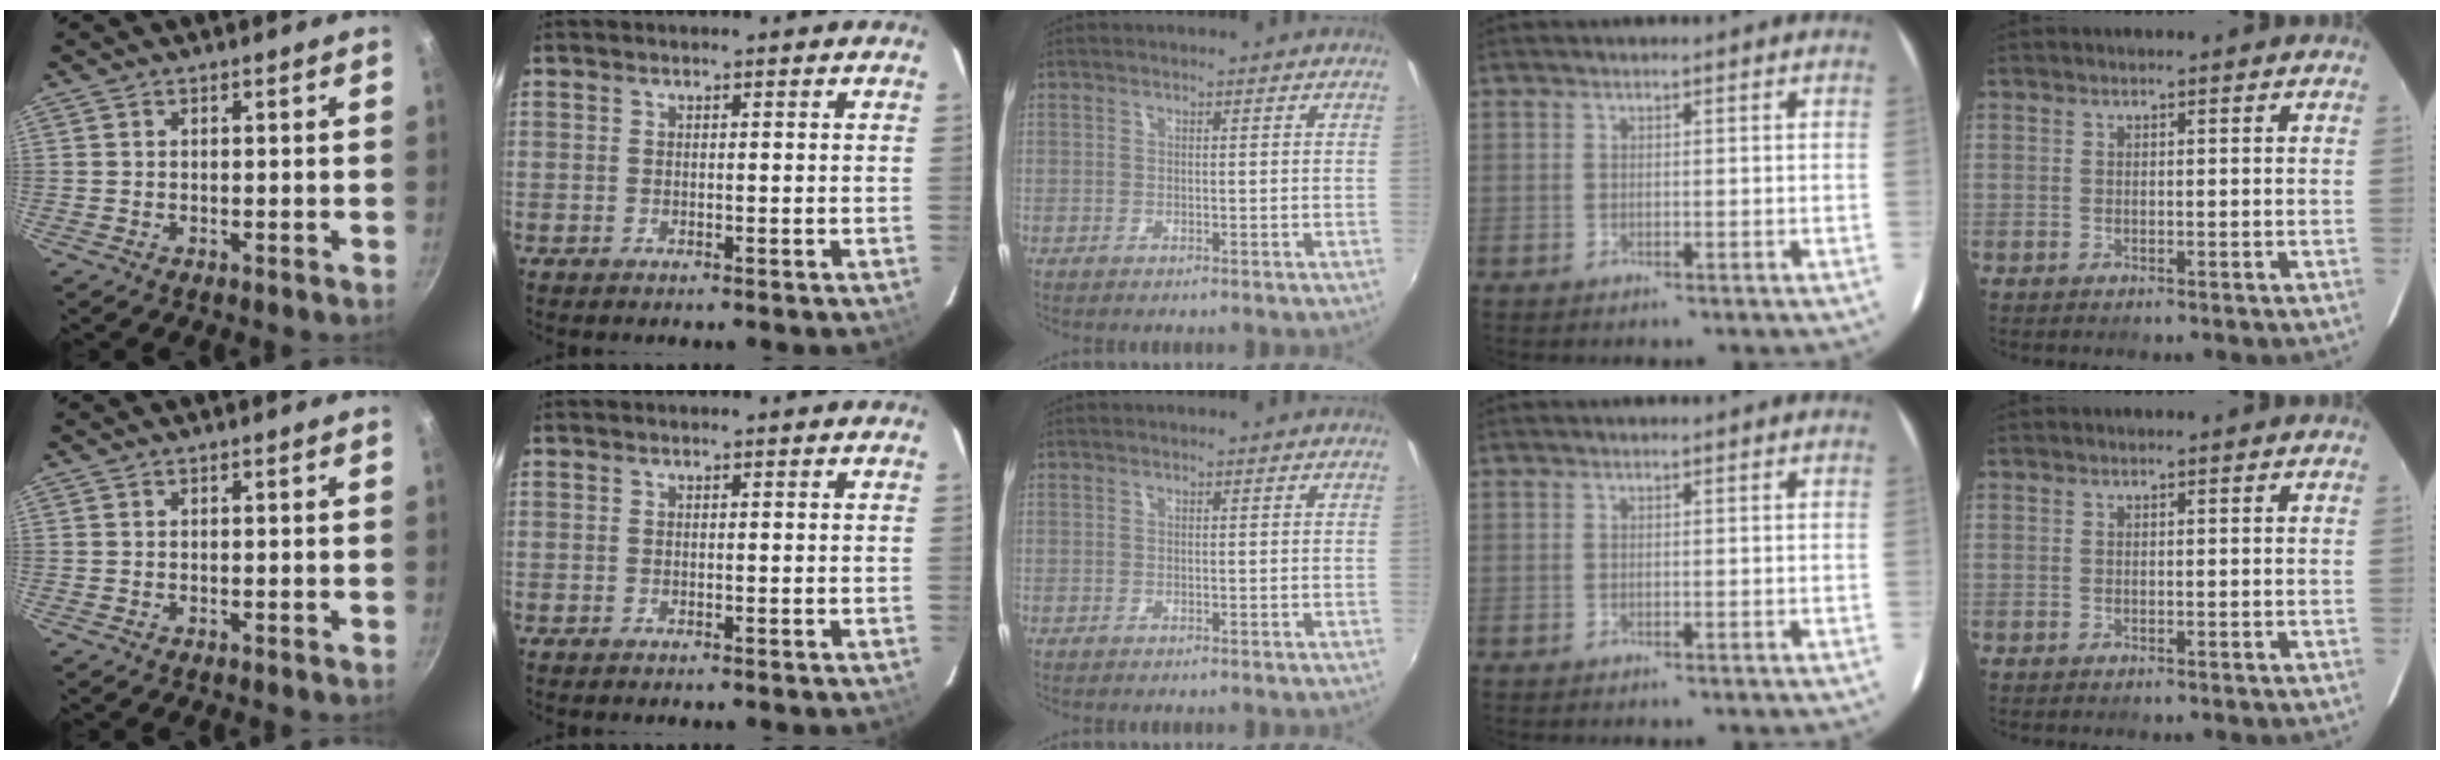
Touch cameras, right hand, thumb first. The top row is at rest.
{}